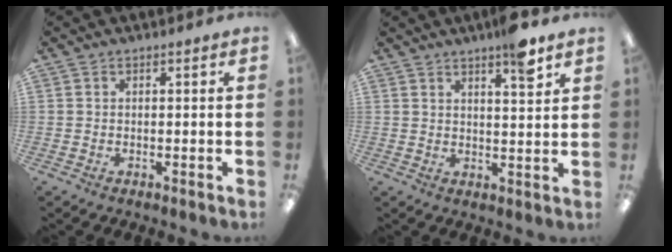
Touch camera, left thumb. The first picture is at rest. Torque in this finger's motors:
{"motor_torque": [3.07, 0.92, 1.08, -0.45, 0.00]}